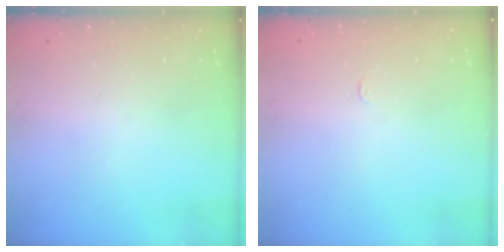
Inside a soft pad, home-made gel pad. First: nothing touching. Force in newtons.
{"total": 2.4, "press": 2.4, "slide": 0.3}